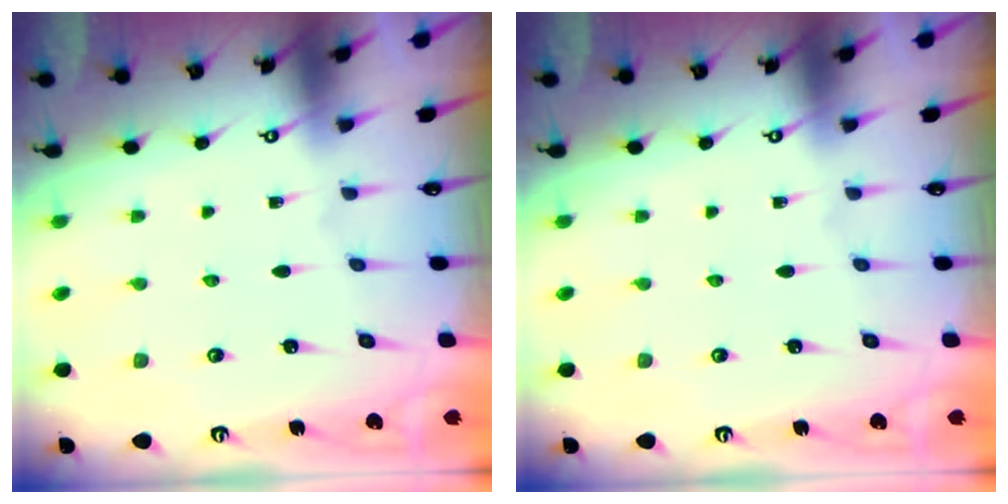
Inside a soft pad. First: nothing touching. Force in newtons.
{"total": 0.0}